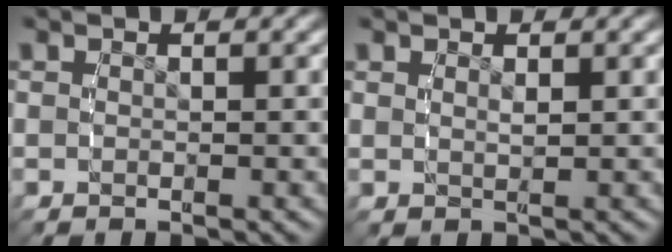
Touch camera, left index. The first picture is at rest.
{"total": 0.8, "force": [0.6, 0.2, 0.5], "torque": [-0.013, -0.009, 0.017]}